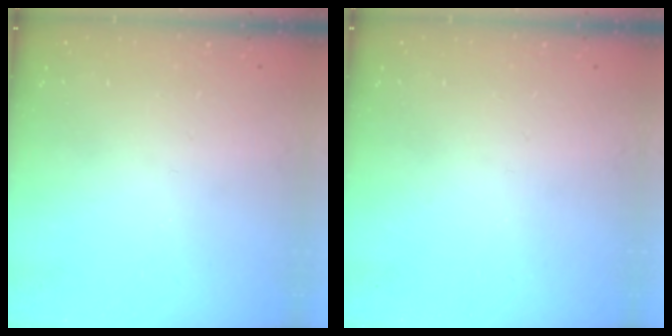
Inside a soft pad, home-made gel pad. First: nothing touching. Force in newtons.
{"total": 0.0}